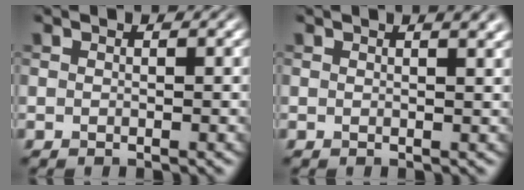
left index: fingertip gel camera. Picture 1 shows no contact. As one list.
[{"total": 2.4, "force": [1.5, 0.9, 1.7], "torque": [-0.004, 0.004, 0.007]}]